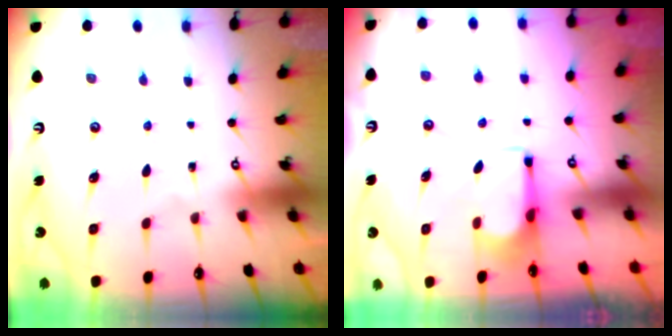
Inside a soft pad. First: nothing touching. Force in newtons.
{"total": 2.7, "press": 2.6, "slide": 0.9}